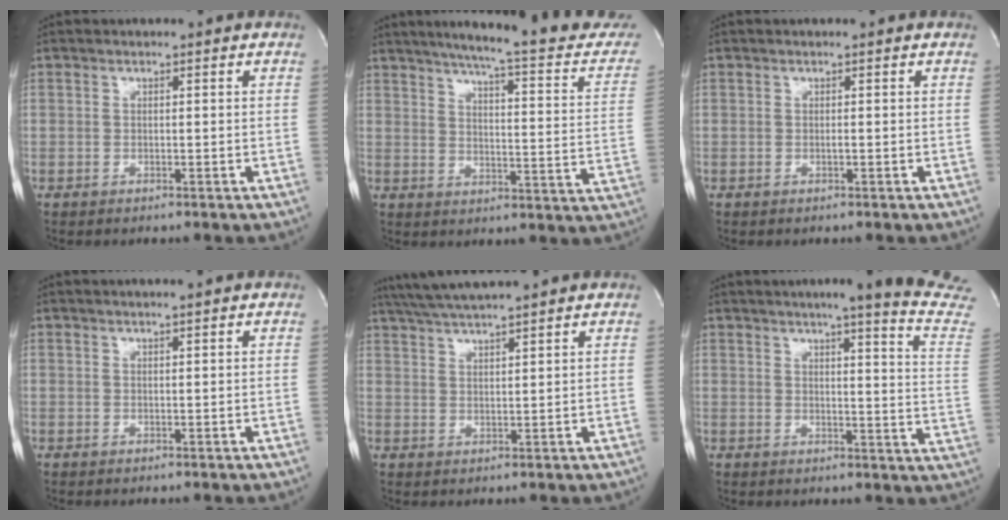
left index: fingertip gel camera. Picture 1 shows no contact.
{"total": 22.7, "force": [19.7, 1.7, 11.3], "torque": [-0.158, -0.046, 0.239]}
{"total": 0.0}
{"total": 2.3, "force": [2.0, -0.2, 1.1], "torque": [-0.015, 0.009, 0.029]}
{"total": 8.8, "force": [7.8, -0.4, 4.0], "torque": [-0.075, 0.027, 0.127]}
{"total": 17.0, "force": [14.5, -1.6, 8.7], "torque": [-0.116, -0.085, 0.159]}